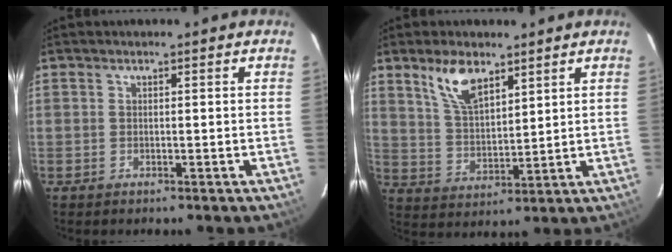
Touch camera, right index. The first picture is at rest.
{"total": 8.8, "force": [5.6, 3.8, 5.6], "torque": [-0.103, 0.008, 0.117]}